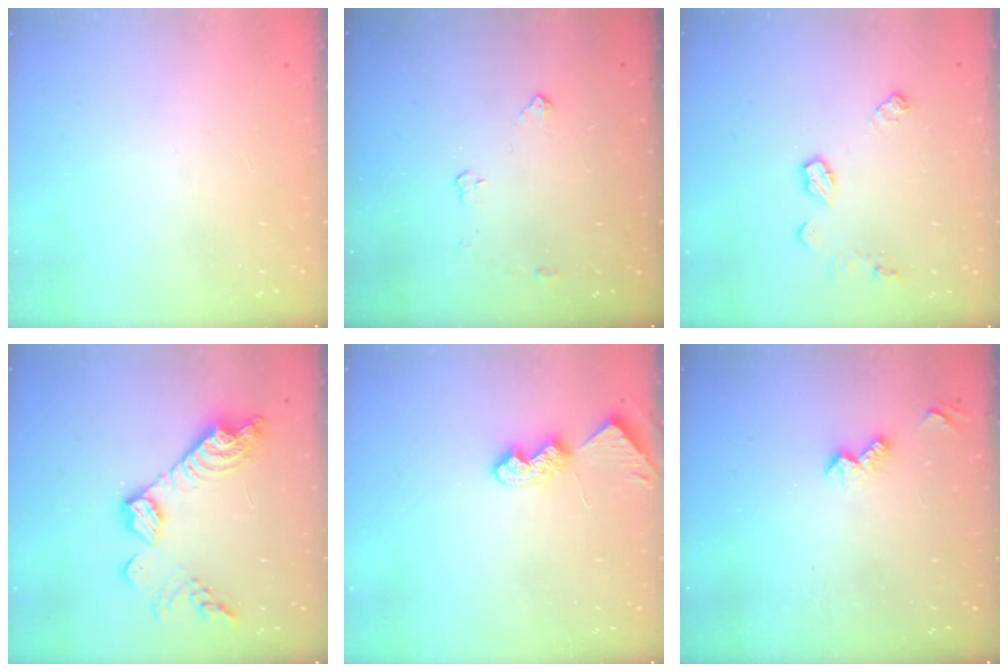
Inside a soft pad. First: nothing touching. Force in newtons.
{"total": 2.6, "press": 2.6, "slide": 0.4}
{"total": 8.0, "press": 8.0, "slide": 0.3}
{"total": 17.2, "press": 17.1, "slide": 1.2}
{"total": 7.5, "press": 7.5, "slide": 0.5}
{"total": 4.9, "press": 4.9, "slide": 0.7}